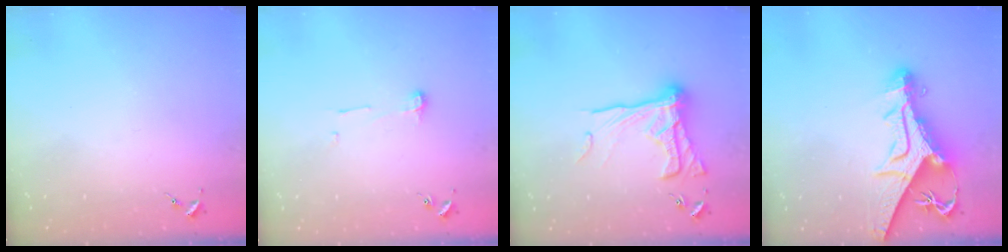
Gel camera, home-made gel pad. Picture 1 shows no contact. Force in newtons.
{"total": 4.3, "press": 4.3, "slide": 0.4}
{"total": 18.8, "press": 18.7, "slide": 1.7}
{"total": 17.6, "press": 17.5, "slide": 1.7}